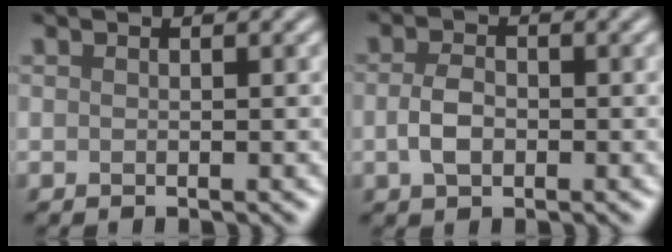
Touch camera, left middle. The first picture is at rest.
{"total": 2.6, "force": [-0.5, 1.6, 2.0], "torque": [-0.047, 0.003, -0.011]}